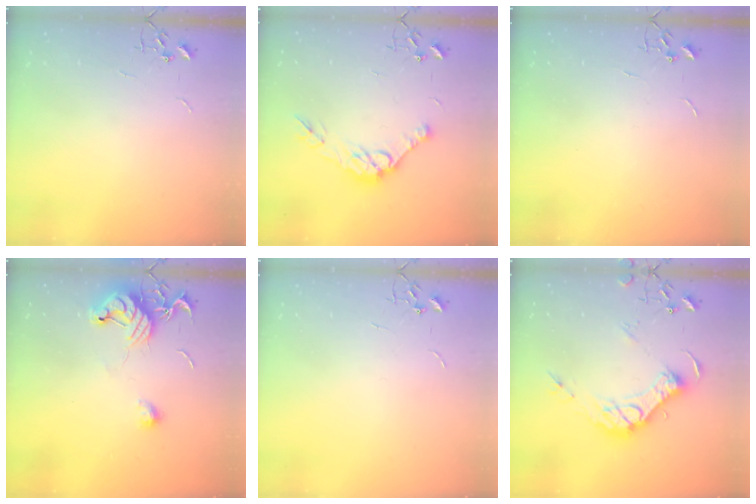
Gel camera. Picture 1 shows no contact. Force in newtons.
{"total": 12.0, "press": 12.0, "slide": 1.0}
{"total": 0.0}
{"total": 12.1, "press": 12.1, "slide": 0.4}
{"total": 0.0}
{"total": 16.9, "press": 16.8, "slide": 1.7}